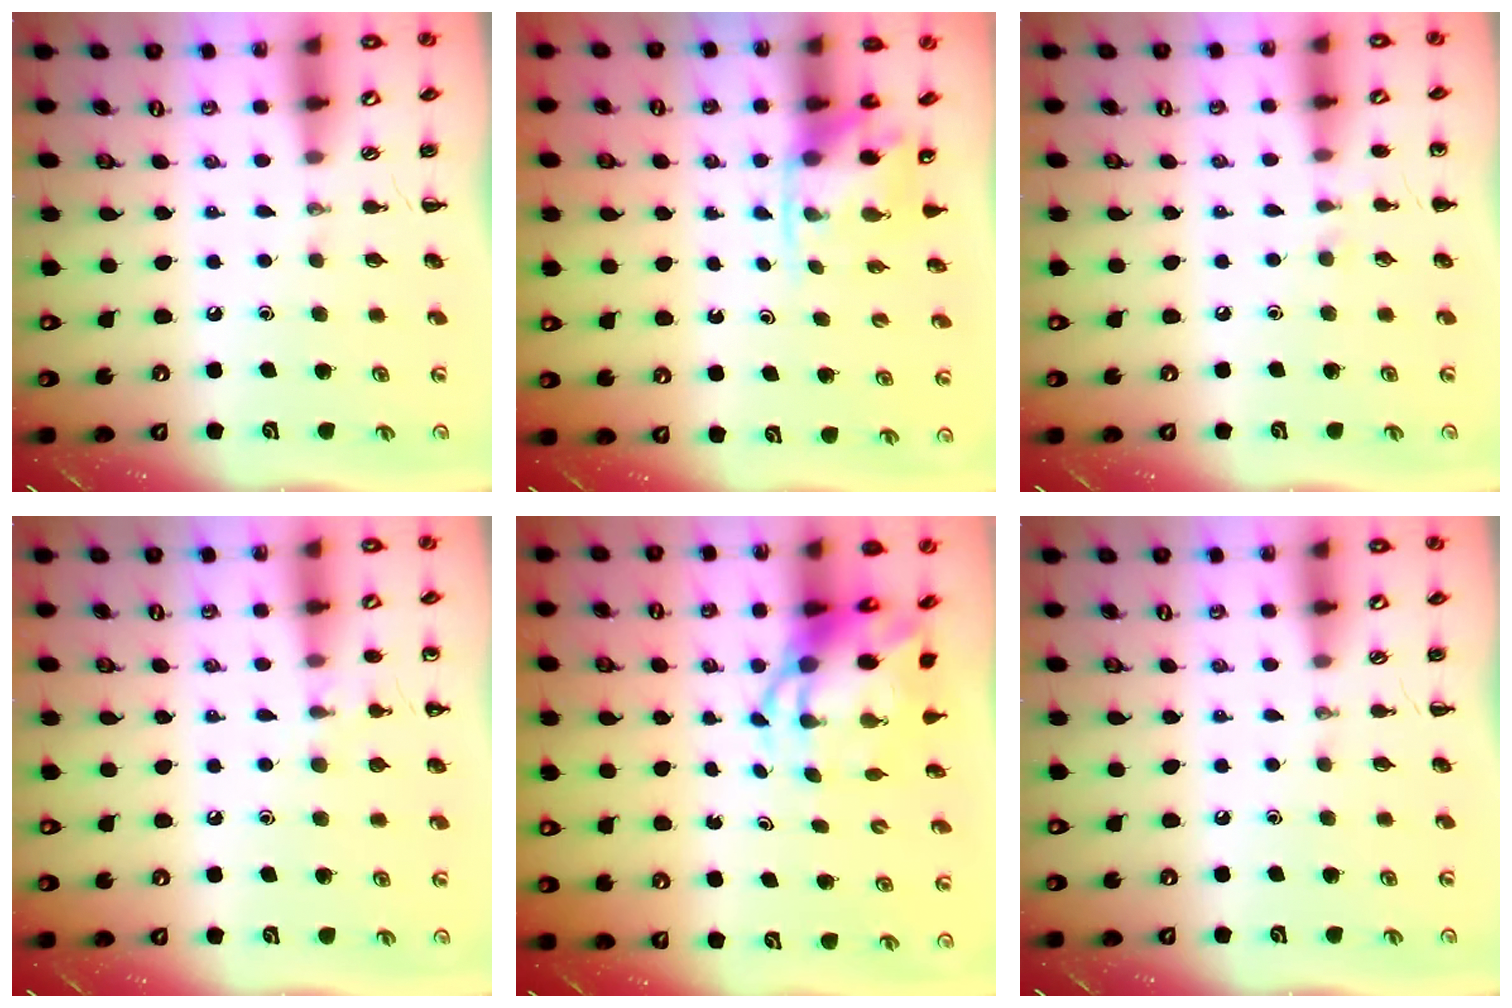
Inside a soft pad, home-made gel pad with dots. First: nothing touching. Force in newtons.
{"total": 4.7, "press": 4.6, "slide": 0.6}
{"total": 5.5, "press": 5.2, "slide": 1.8}
{"total": 6.1, "press": 5.7, "slide": 2.0}
{"total": 6.4, "press": 6.2, "slide": 1.7}
{"total": 0.0}